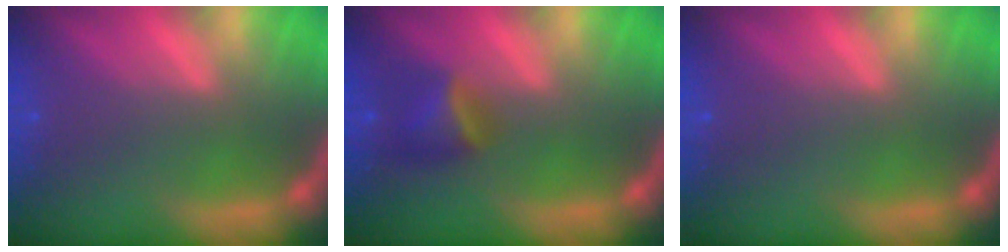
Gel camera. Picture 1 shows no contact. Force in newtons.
{"total": 2.9}
{"total": 0.0}